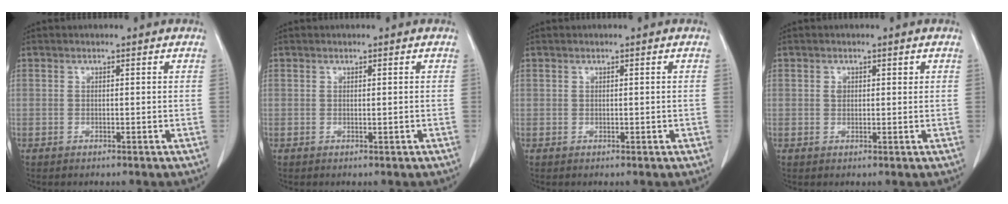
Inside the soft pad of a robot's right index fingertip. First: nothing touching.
{"total": 0.0}
{"total": 0.0}
{"total": 1.3, "force": [0.5, 1.0, 0.6], "torque": [-0.008, 0.005, 0.009]}